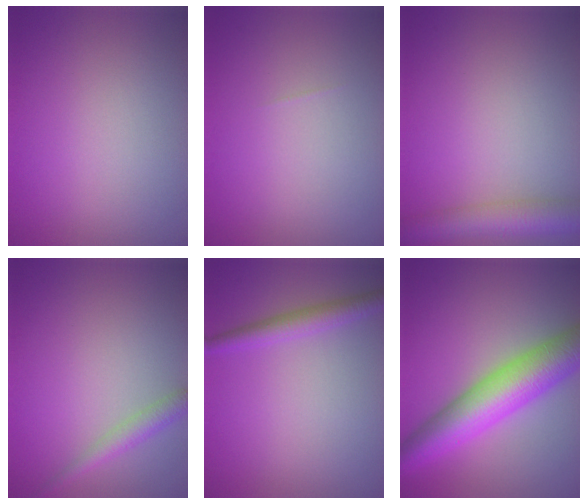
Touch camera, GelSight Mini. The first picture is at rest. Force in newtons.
{"total": 0.0}
{"total": 4.7, "press": 4.7, "slide": 0.2}
{"total": 1.9, "press": 1.9, "slide": 0.1}
{"total": 2.3, "press": 2.3, "slide": 0.1}
{"total": 8.5, "press": 8.5, "slide": 0.1}